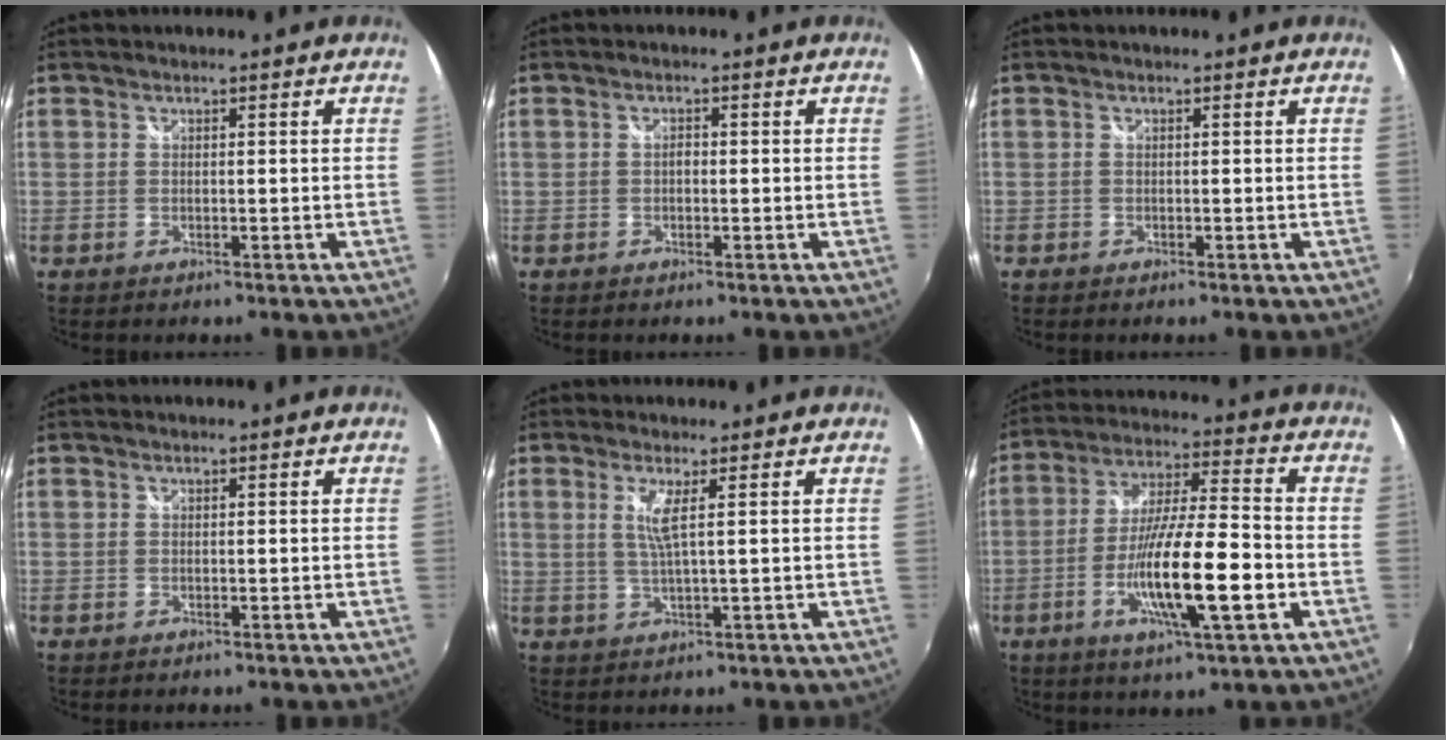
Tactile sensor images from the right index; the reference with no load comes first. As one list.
[{"total": 1.0, "force": [-0.3, 0.7, 0.6], "torque": [-0.010, 0.003, -0.007]}, {"total": 0.0}, {"total": 0.0}, {"total": 3.3, "force": [1.0, -0.6, 3.1], "torque": [-0.060, -0.005, 0.020]}, {"total": 15.6, "force": [-5.1, 2.0, 14.6], "torque": [-0.277, -0.014, -0.089]}]